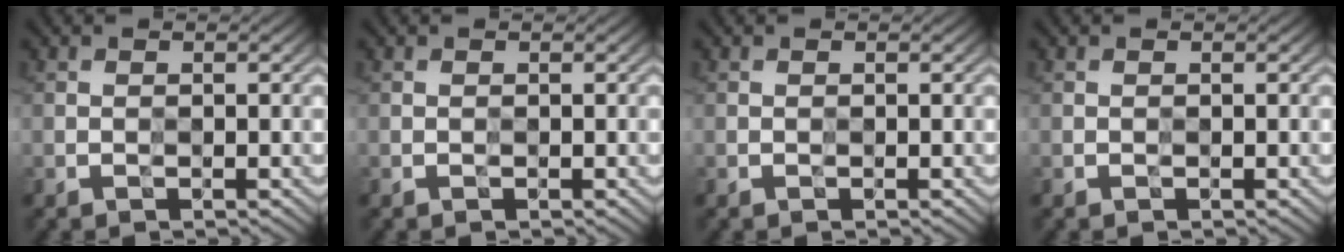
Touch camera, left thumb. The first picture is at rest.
{"total": 0.0}
{"total": 0.0}
{"total": 0.0}